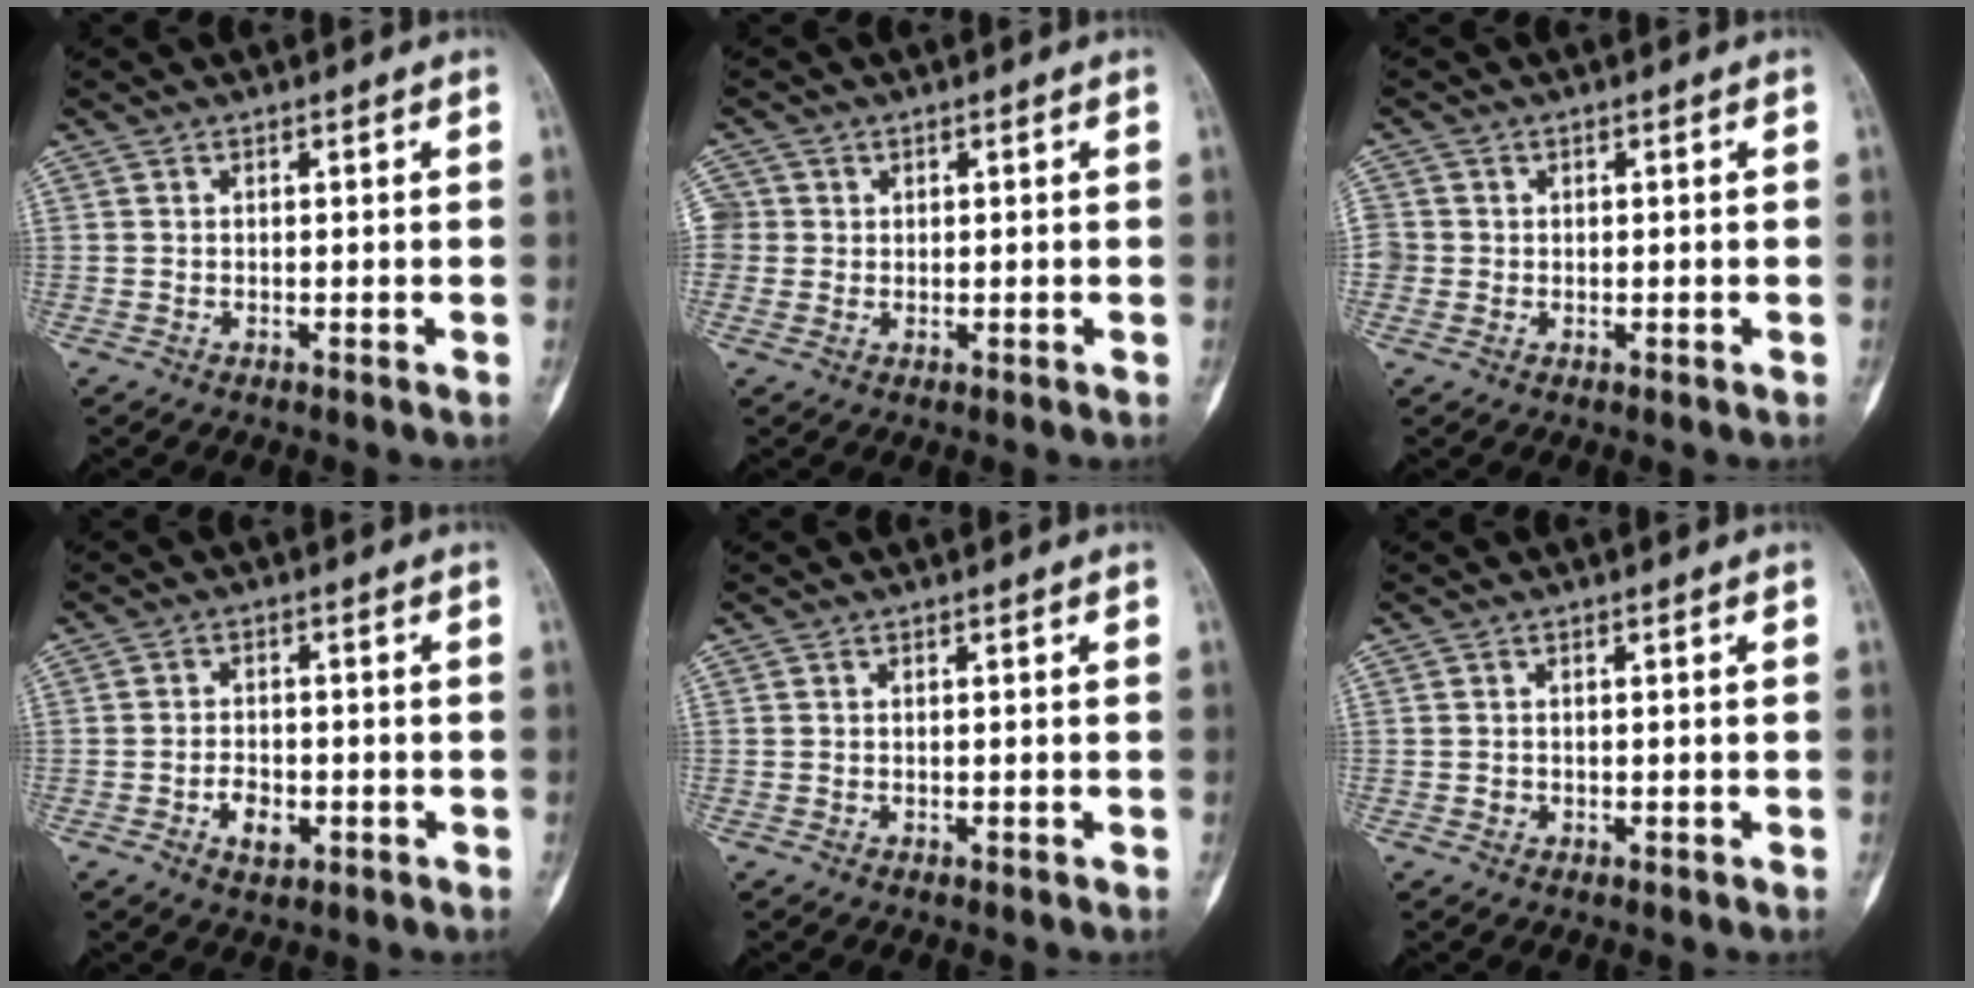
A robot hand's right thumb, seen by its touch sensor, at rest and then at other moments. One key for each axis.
{"total": 3.9, "fx": 0.6, "fy": 3.9, "fz": 0.4, "tx": 0.016, "ty": 0.008, "tz": 0.011}
{"total": 3.0, "fx": -0.1, "fy": 3.0, "fz": 0.5, "tx": 0.006, "ty": 0.005, "tz": -0.007}
{"total": 4.7, "fx": -1.9, "fy": 3.0, "fz": 3.0, "tx": -0.036, "ty": 0.010, "tz": -0.031}
{"total": 0.0}
{"total": 1.3, "fx": -0.5, "fy": 1.1, "fz": 0.3, "tx": 0.005, "ty": 0.006, "tz": -0.009}